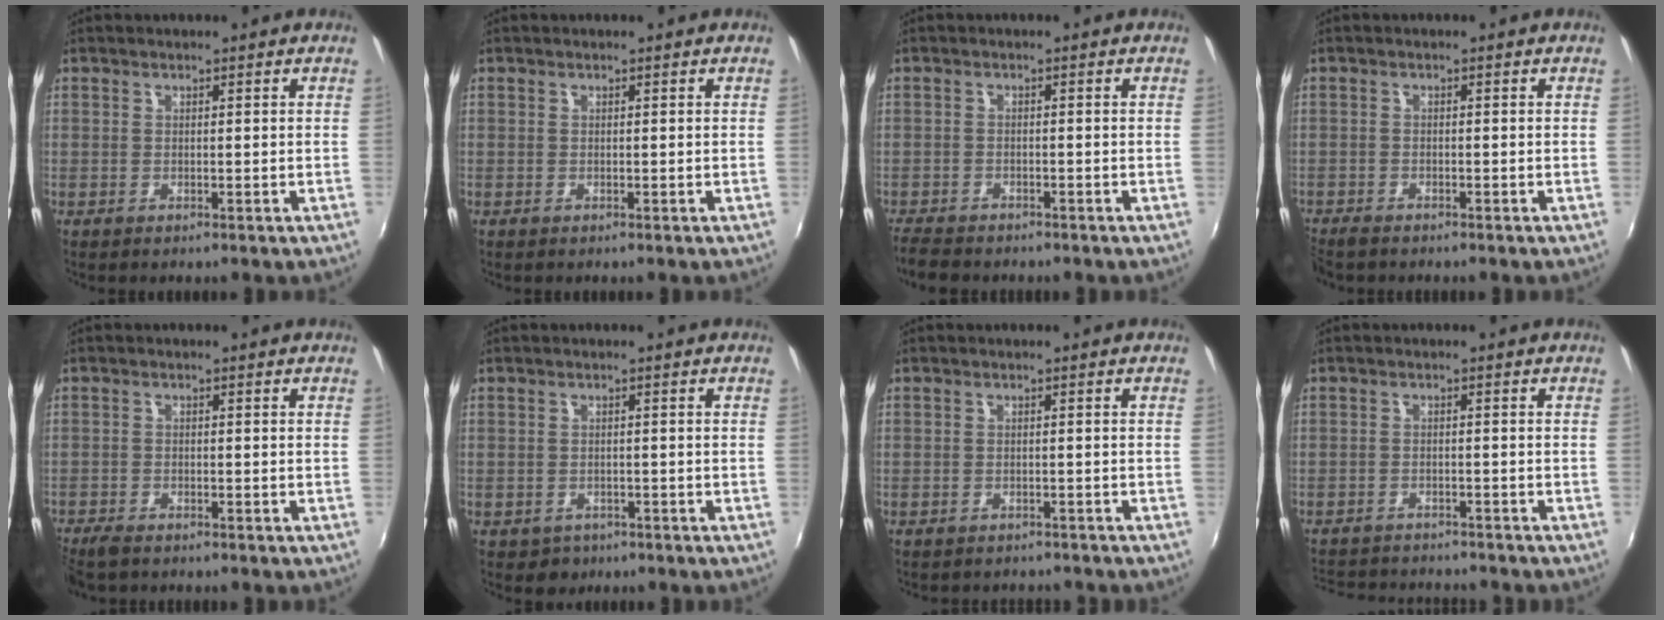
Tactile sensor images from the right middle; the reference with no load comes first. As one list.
[{"total": 0.0}, {"total": 5.0, "force": [-4.6, 1.3, 1.4], "torque": [-0.050, -0.021, -0.084]}, {"total": 2.5, "force": [-2.4, 0.6, 0.7], "torque": [-0.022, -0.015, -0.047]}, {"total": 4.0, "force": [-3.5, 1.0, 1.6], "torque": [-0.042, -0.020, -0.069]}, {"total": 2.9, "force": [-1.5, 2.4, 0.6], "torque": [-0.020, -0.003, -0.017]}, {"total": 4.0, "force": [-3.7, 1.4, 0.9], "torque": [-0.025, -0.013, -0.050]}, {"total": 10.5, "force": [-9.6, 2.8, 3.1], "torque": [-0.084, -0.005, -0.146]}]